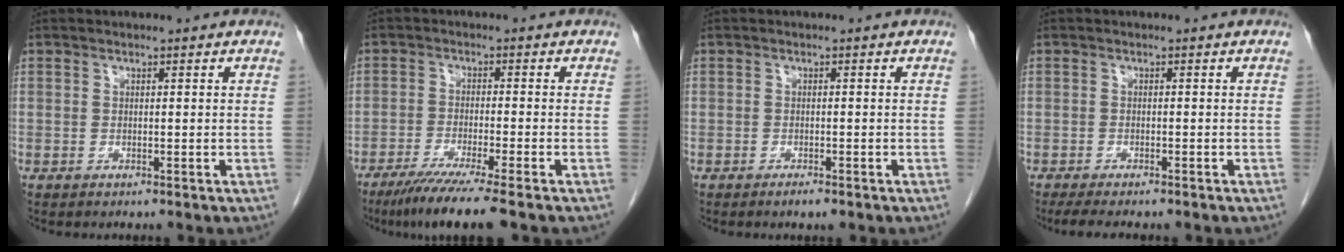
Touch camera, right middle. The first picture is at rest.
{"total": 8.2, "force": [-6.1, -1.1, 5.3], "torque": [-0.084, -0.026, -0.103]}
{"total": 1.2, "force": [-0.9, 0.2, 0.8], "torque": [-0.017, -0.003, -0.011]}
{"total": 6.3, "force": [-5.2, 1.3, 3.3], "torque": [-0.043, -0.011, -0.072]}